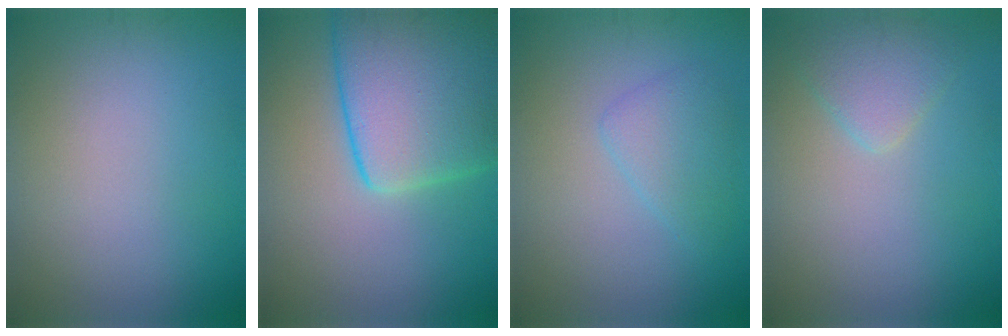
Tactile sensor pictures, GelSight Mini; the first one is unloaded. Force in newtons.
{"total": 10.8, "press": 10.8, "slide": 0.5}
{"total": 2.4, "press": 2.4, "slide": 0.1}
{"total": 2.3, "press": 2.3, "slide": 0.1}